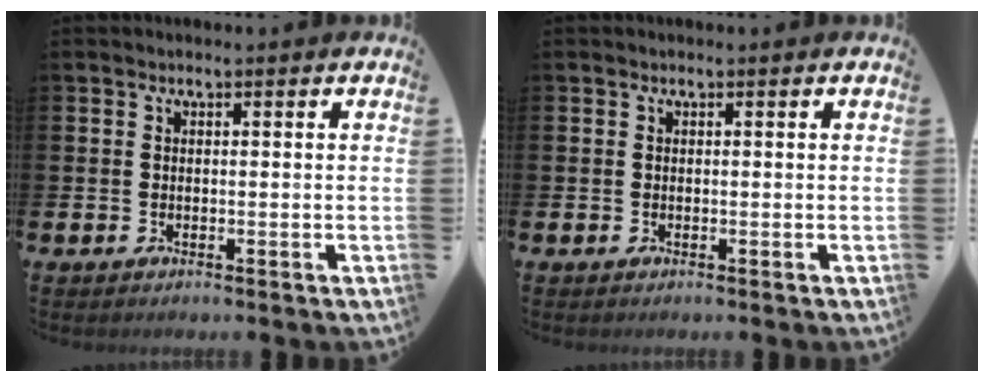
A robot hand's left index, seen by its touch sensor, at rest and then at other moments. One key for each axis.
{"total": 0.0}